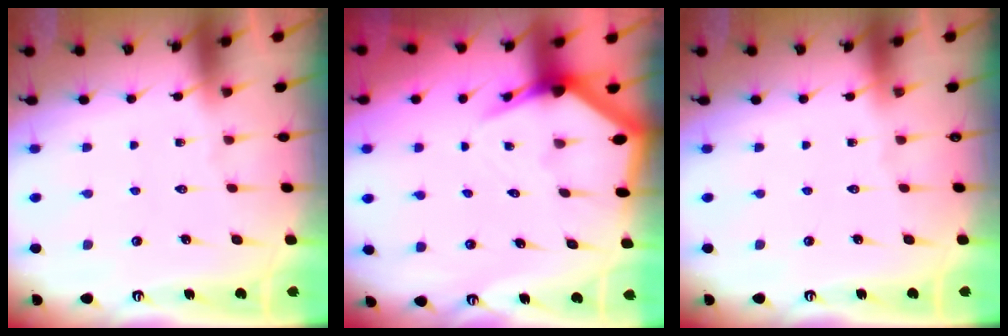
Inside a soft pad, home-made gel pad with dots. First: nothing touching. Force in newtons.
{"total": 4.5, "press": 4.5, "slide": 0.5}
{"total": 0.0}